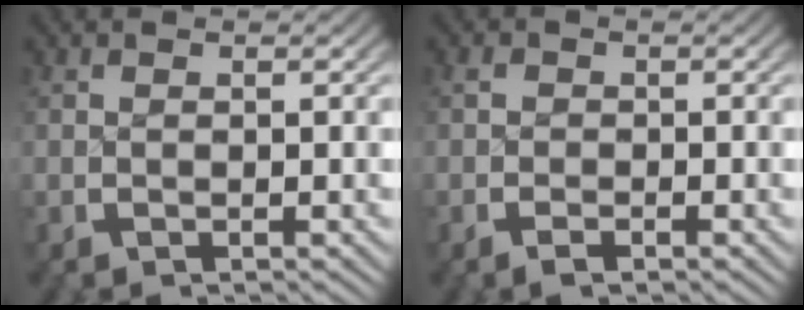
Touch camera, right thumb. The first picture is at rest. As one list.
[{"total": 1.0, "force": [-0.6, 0.8, 0.1], "torque": [-0.005, -0.005, -0.013]}]